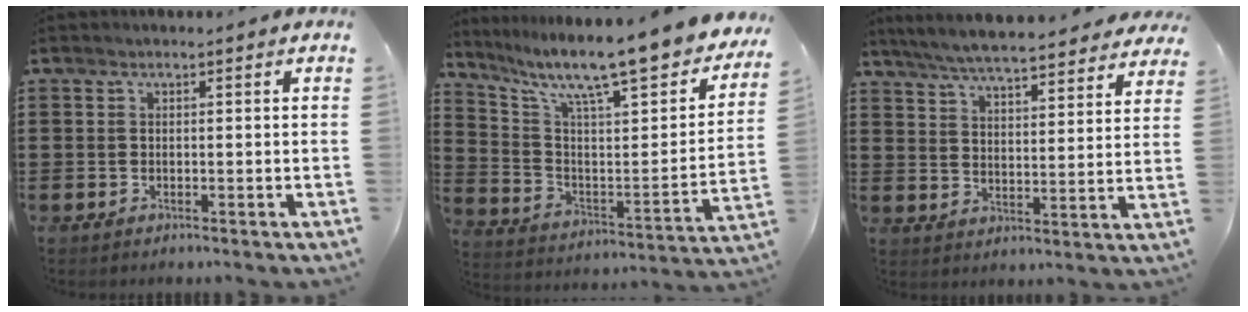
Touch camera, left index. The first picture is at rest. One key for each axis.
{"total": 10.8, "fx": 8.9, "fy": 0.8, "fz": 6.0, "tx": -0.133, "ty": -0.079, "tz": 0.137}
{"total": 6.3, "fx": 6.1, "fy": 0.0, "fz": 1.9, "tx": -0.062, "ty": -0.033, "tz": 0.106}